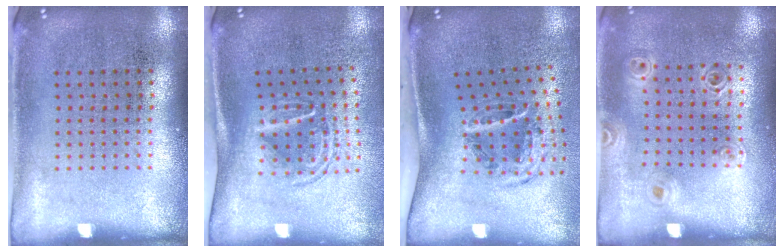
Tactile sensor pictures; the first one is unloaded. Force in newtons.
{"total": 1.7, "press": 1.1, "slide": 1.2}
{"total": 2.0, "press": 1.2, "slide": 1.6}
{"total": 0.9, "press": 0.9, "slide": 0.1}